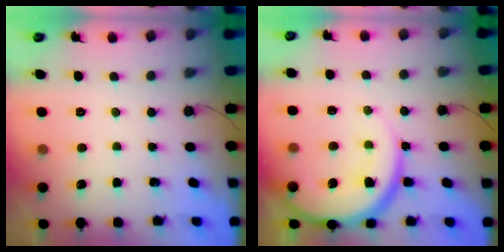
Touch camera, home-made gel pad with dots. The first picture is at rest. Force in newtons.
{"total": 16.0, "press": 15.9, "slide": 1.7}